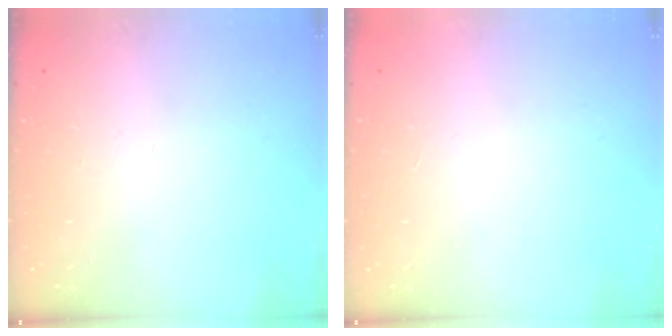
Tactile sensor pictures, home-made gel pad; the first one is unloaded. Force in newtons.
{"total": 1.5, "press": 1.5, "slide": 0.1}